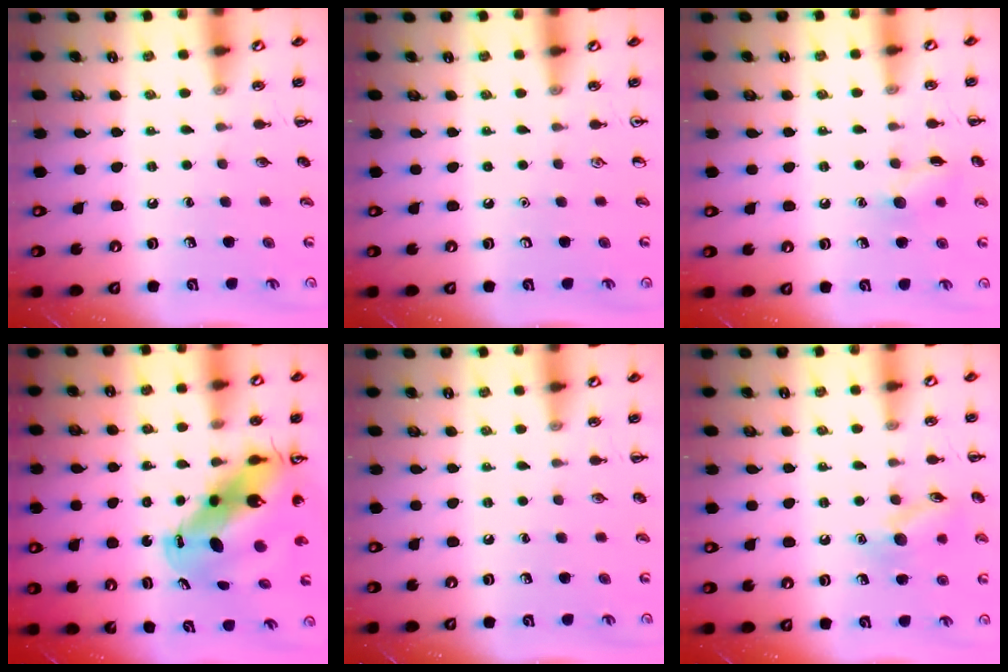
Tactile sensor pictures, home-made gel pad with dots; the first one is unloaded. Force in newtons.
{"total": 0.0}
{"total": 7.4, "press": 7.3, "slide": 0.8}
{"total": 13.6, "press": 13.1, "slide": 3.7}
{"total": 0.0}
{"total": 10.1, "press": 10.1, "slide": 1.0}